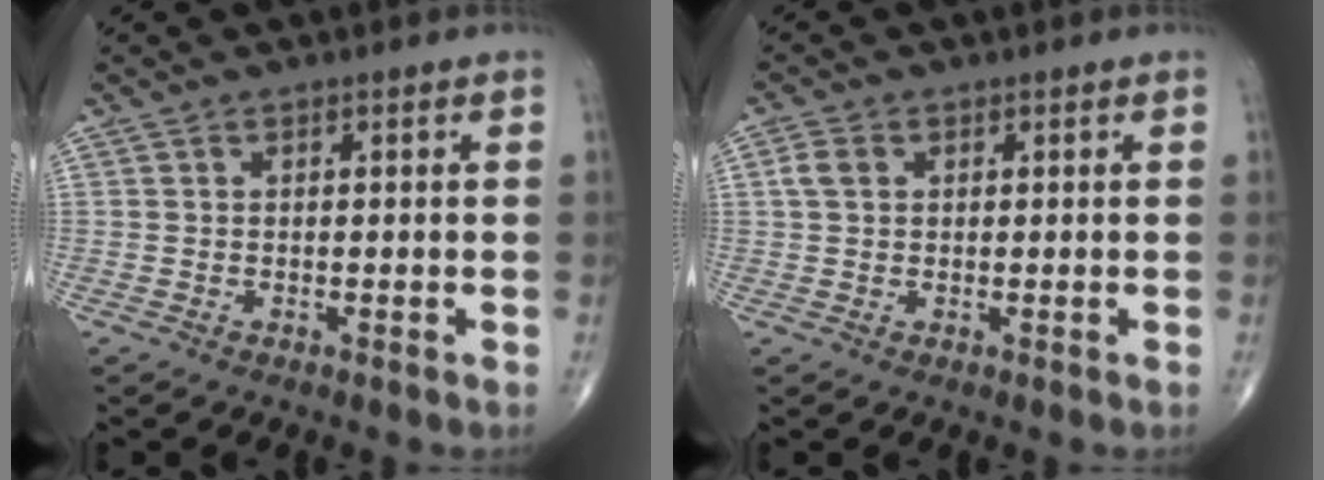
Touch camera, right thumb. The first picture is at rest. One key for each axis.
{"total": 2.7, "fx": 0.7, "fy": 2.1, "fz": 1.6, "tx": -0.034, "ty": 0.007, "tz": 0.013}